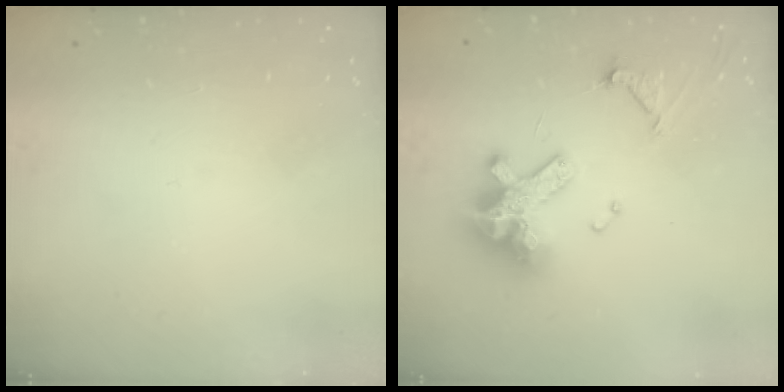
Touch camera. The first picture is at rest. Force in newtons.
{"total": 14.0, "press": 13.8, "slide": 2.3}